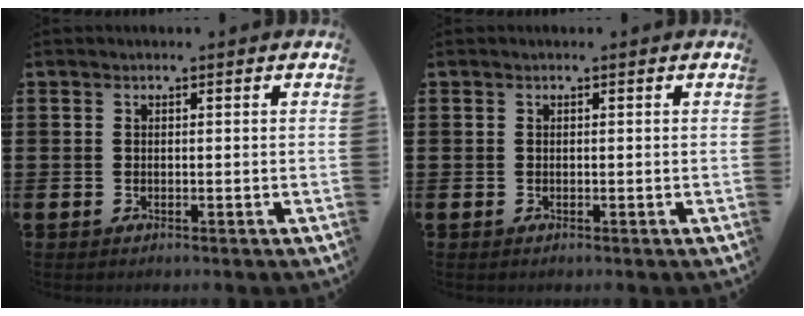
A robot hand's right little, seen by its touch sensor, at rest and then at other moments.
{"total": 0.0}